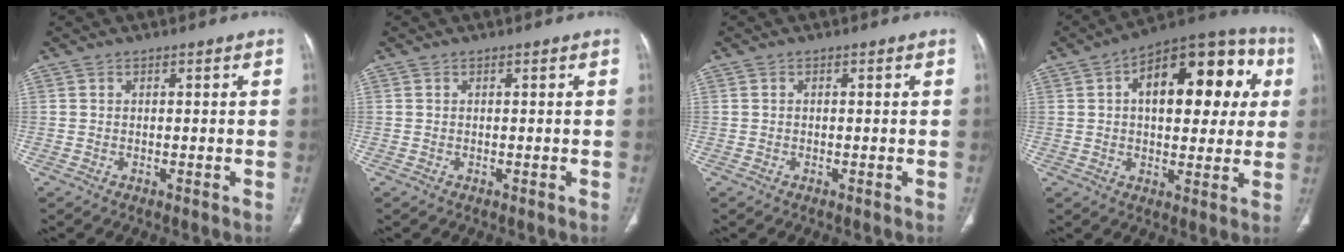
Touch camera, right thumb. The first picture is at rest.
{"total": 0.0}
{"total": 0.0}
{"total": 21.7, "force": [5.2, 11.2, 17.9], "torque": [-0.203, 0.028, 0.065]}